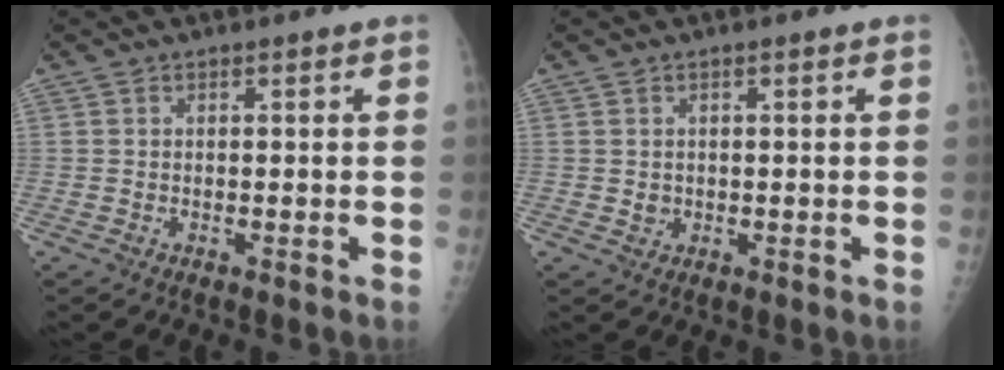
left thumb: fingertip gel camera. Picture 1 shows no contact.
{"total": 1.3, "force": [0.1, 1.2, 0.5], "torque": [-0.003, 0.000, 0.007]}